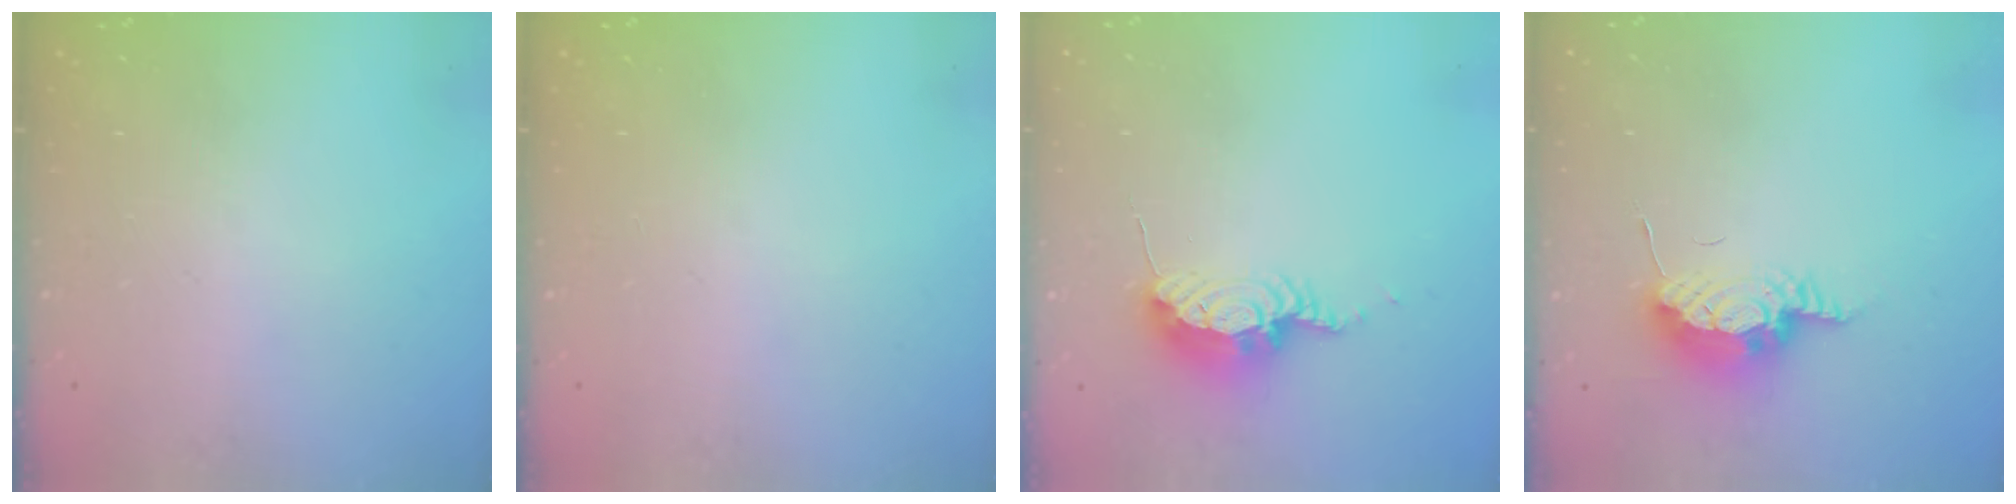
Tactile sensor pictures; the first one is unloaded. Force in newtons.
{"total": 0.0}
{"total": 8.0, "press": 7.9, "slide": 0.9}
{"total": 8.8, "press": 8.5, "slide": 2.1}